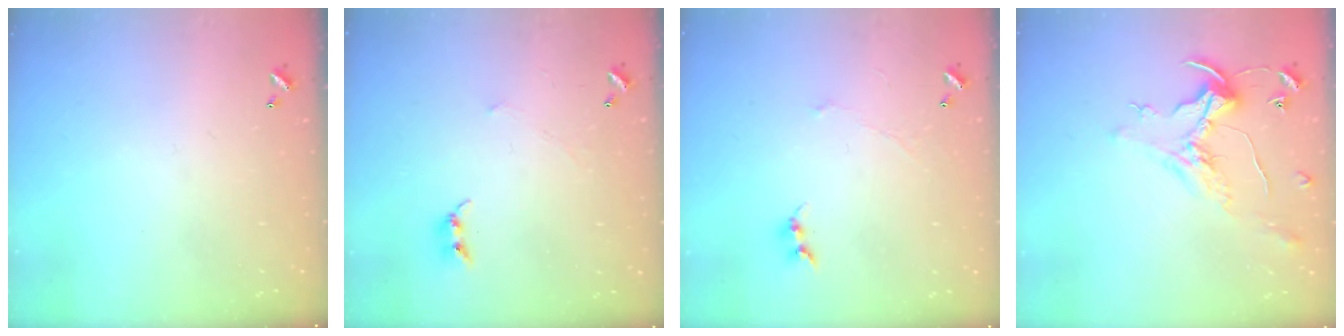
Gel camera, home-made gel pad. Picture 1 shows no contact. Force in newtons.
{"total": 2.4, "press": 2.3, "slide": 0.4}
{"total": 0.0}
{"total": 0.8, "press": 0.0, "slide": 0.8}